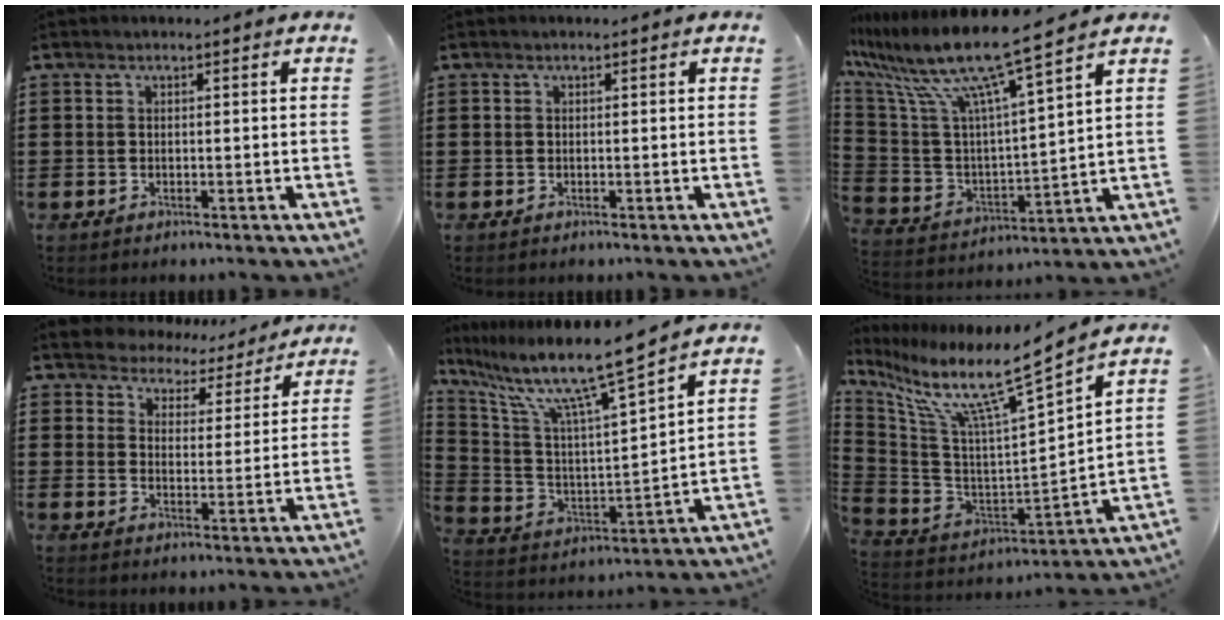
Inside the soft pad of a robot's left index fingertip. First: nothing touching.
{"total": 0.0}
{"total": 11.4, "force": [8.9, 0.4, 7.1], "torque": [-0.181, -0.065, 0.144]}
{"total": 5.4, "force": [5.2, 1.4, -0.2], "torque": [-0.028, -0.031, 0.092]}
{"total": 12.0, "force": [8.9, 0.6, 8.0], "torque": [-0.179, -0.060, 0.141]}
{"total": 10.7, "force": [7.7, 0.2, 7.5], "torque": [-0.164, -0.065, 0.118]}